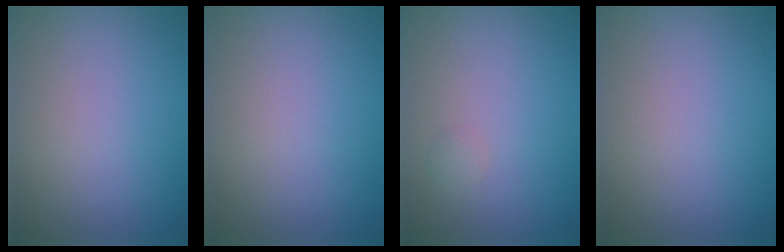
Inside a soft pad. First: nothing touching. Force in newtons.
{"total": 0.0}
{"total": 0.5, "press": 0.5, "slide": 0.0}
{"total": 0.0}